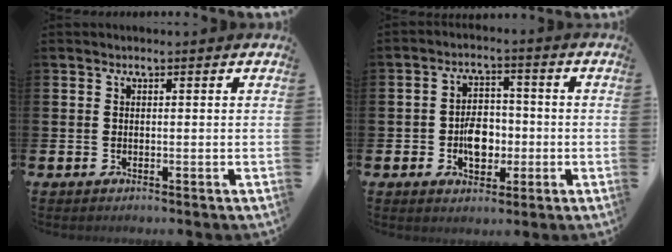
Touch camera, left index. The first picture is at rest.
{"total": 5.1, "force": [-1.1, 3.7, 3.4], "torque": [-0.043, 0.001, -0.027]}